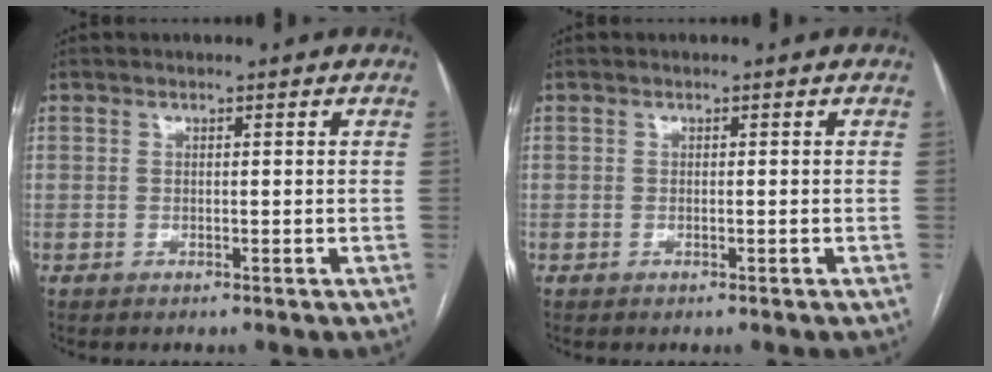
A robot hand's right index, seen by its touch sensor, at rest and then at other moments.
{"total": 0.0}